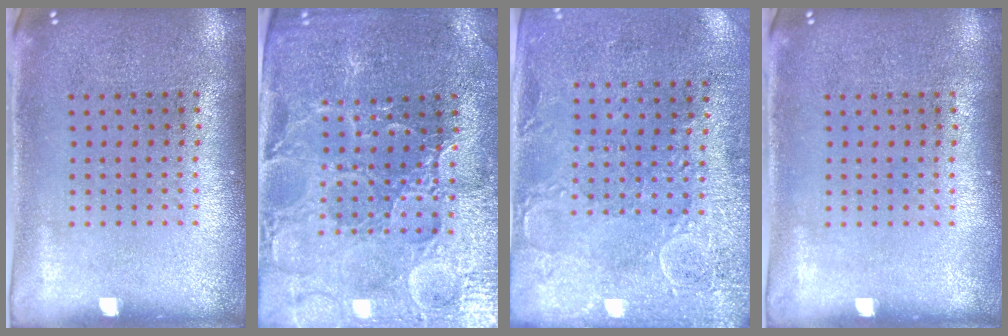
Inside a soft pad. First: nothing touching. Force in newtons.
{"total": 3.3, "press": 3.3, "slide": 0.5}
{"total": 2.9, "press": 2.4, "slide": 1.6}
{"total": 0.0}